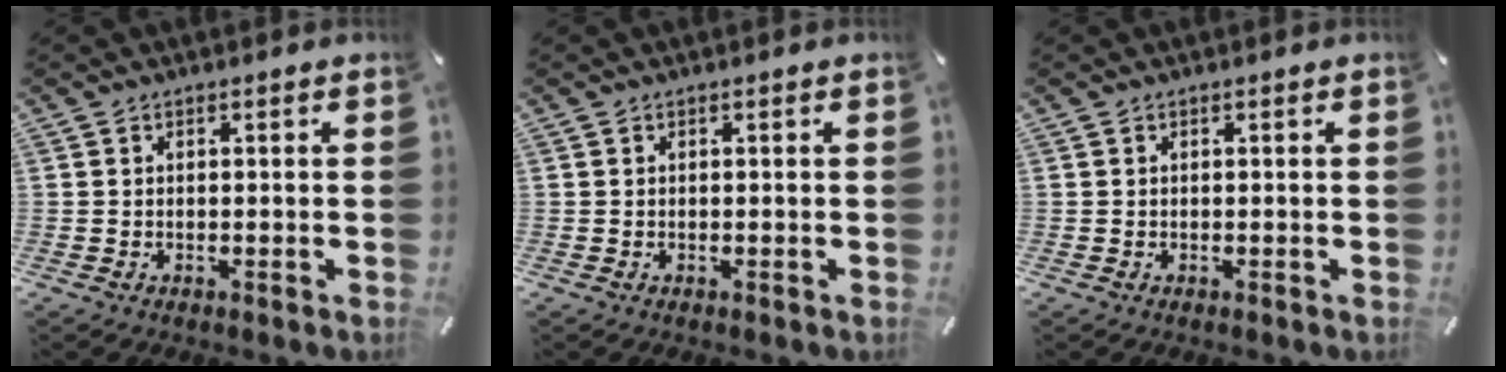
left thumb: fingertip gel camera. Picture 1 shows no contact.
{"total": 0.0}
{"total": 0.0}